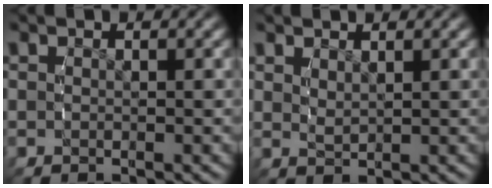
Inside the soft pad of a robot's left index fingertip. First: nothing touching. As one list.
[{"total": 1.3, "force": [1.2, -0.5, 0.2], "torque": [-0.005, -0.005, 0.033]}]